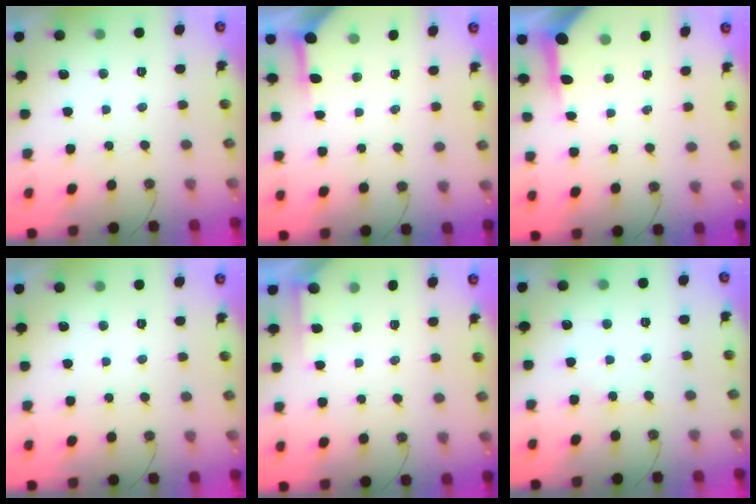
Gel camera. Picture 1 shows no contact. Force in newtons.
{"total": 3.8, "press": 3.7, "slide": 0.4}
{"total": 6.3, "press": 6.2, "slide": 0.6}
{"total": 0.0}
{"total": 2.5, "press": 2.5, "slide": 0.3}
{"total": 3.1, "press": 3.1, "slide": 0.5}